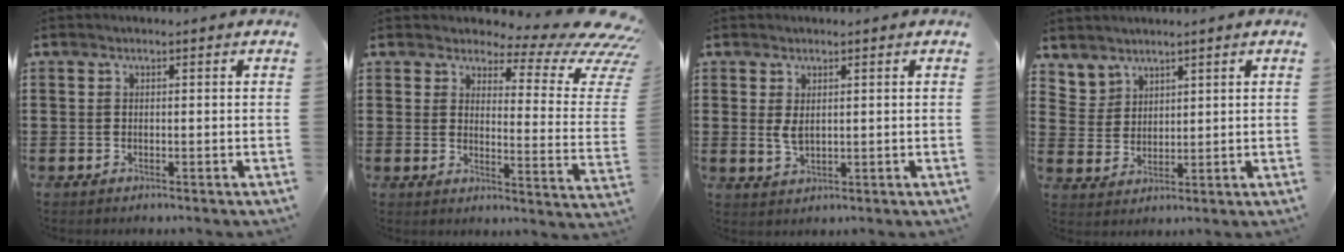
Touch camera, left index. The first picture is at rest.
{"total": 6.8, "force": [4.9, 2.0, 4.4], "torque": [-0.071, -0.039, 0.079]}
{"total": 2.6, "force": [0.7, 1.3, 2.1], "torque": [-0.059, -0.003, 0.008]}
{"total": 3.9, "force": [3.1, 2.3, 0.0], "torque": [-0.018, -0.001, 0.061]}